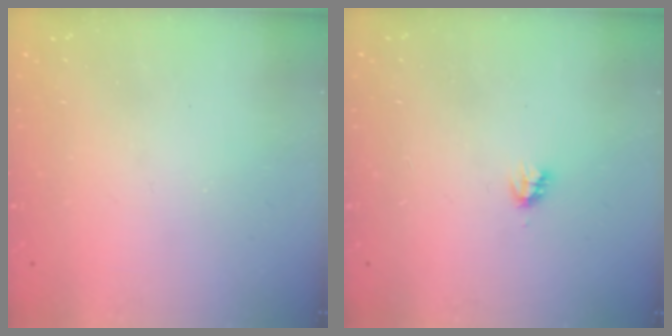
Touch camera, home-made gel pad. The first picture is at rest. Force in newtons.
{"total": 2.7, "press": 2.7, "slide": 0.2}